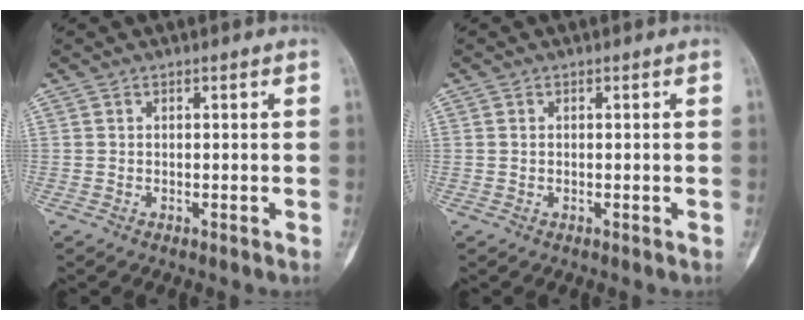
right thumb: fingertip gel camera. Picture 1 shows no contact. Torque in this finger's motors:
{"motor_torque": [0.36, 0.08, 0.18, 0.02, 0.03]}